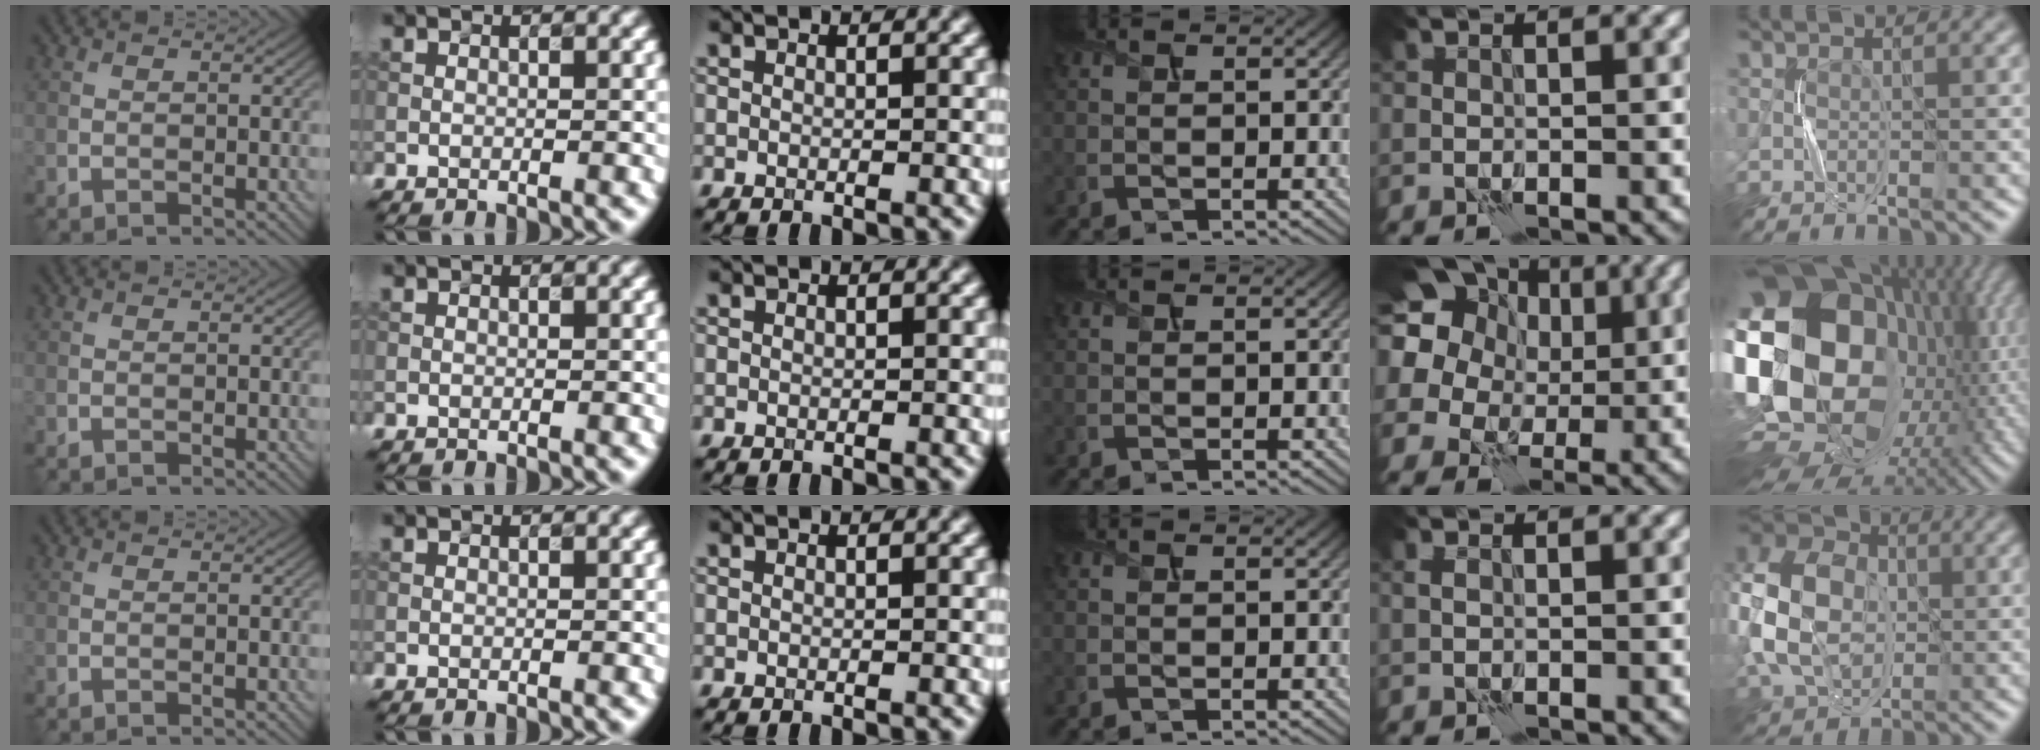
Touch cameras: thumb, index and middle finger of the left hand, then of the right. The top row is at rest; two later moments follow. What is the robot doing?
{"motion": "press", "object": "button"}